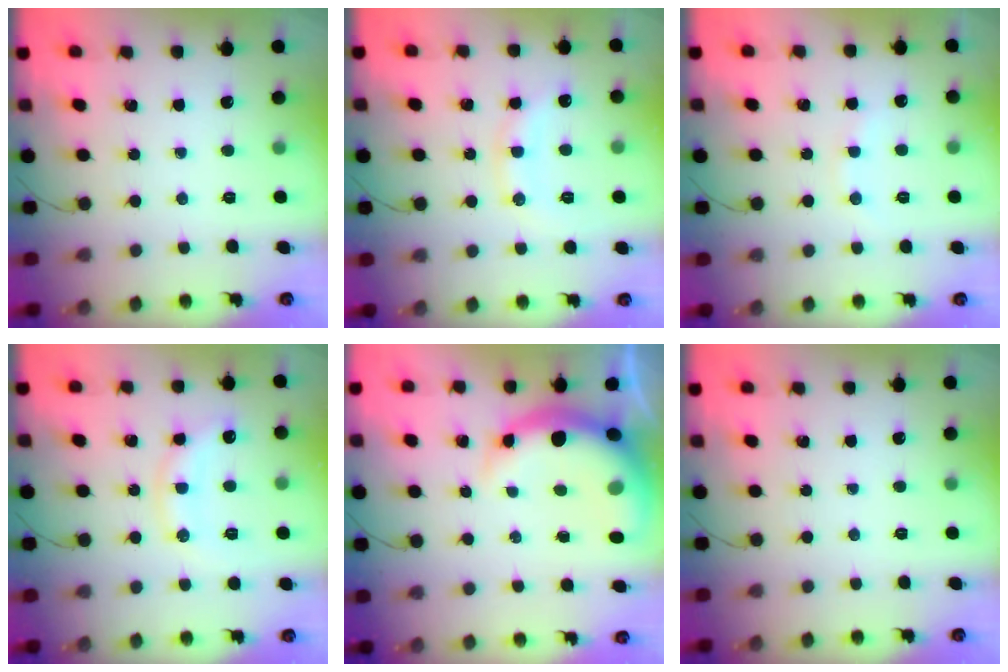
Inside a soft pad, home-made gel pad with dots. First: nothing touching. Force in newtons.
{"total": 10.4, "press": 10.4, "slide": 0.5}
{"total": 7.1, "press": 7.0, "slide": 1.3}
{"total": 11.8, "press": 11.8, "slide": 0.8}
{"total": 9.6, "press": 9.3, "slide": 2.5}
{"total": 0.0}